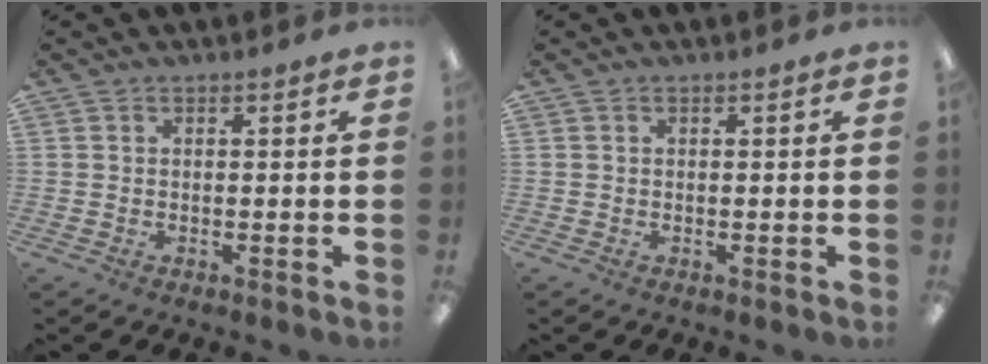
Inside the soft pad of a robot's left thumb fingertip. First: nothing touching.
{"total": 0.0}